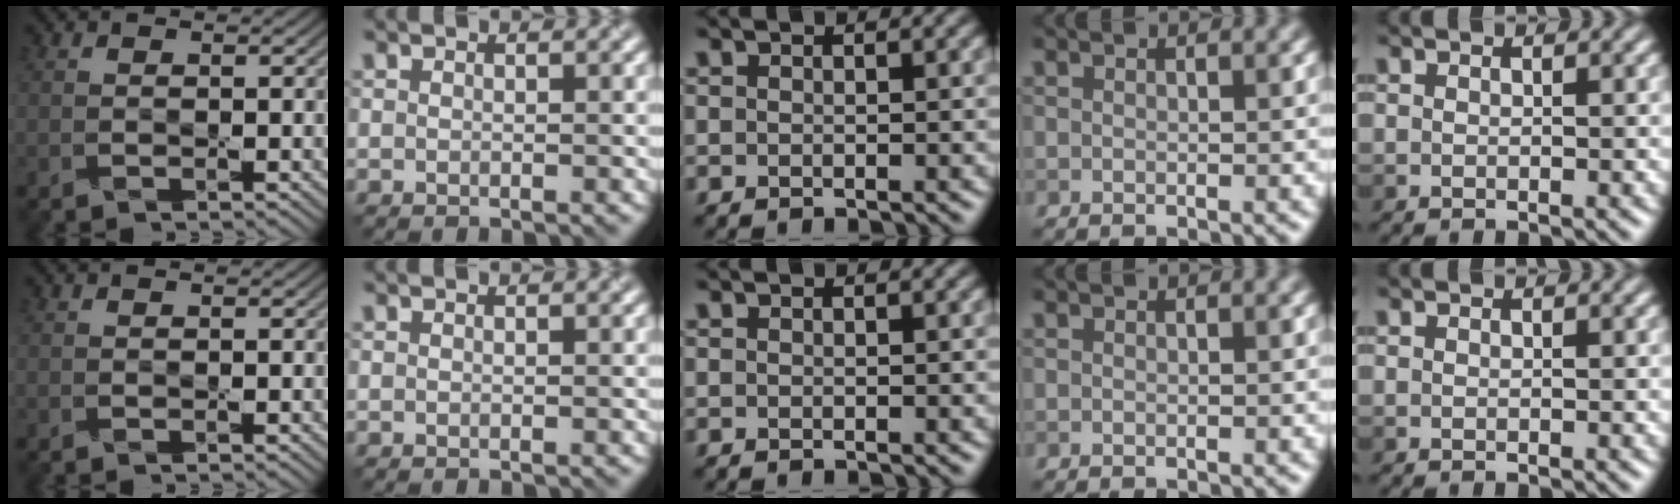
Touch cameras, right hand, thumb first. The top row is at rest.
{}